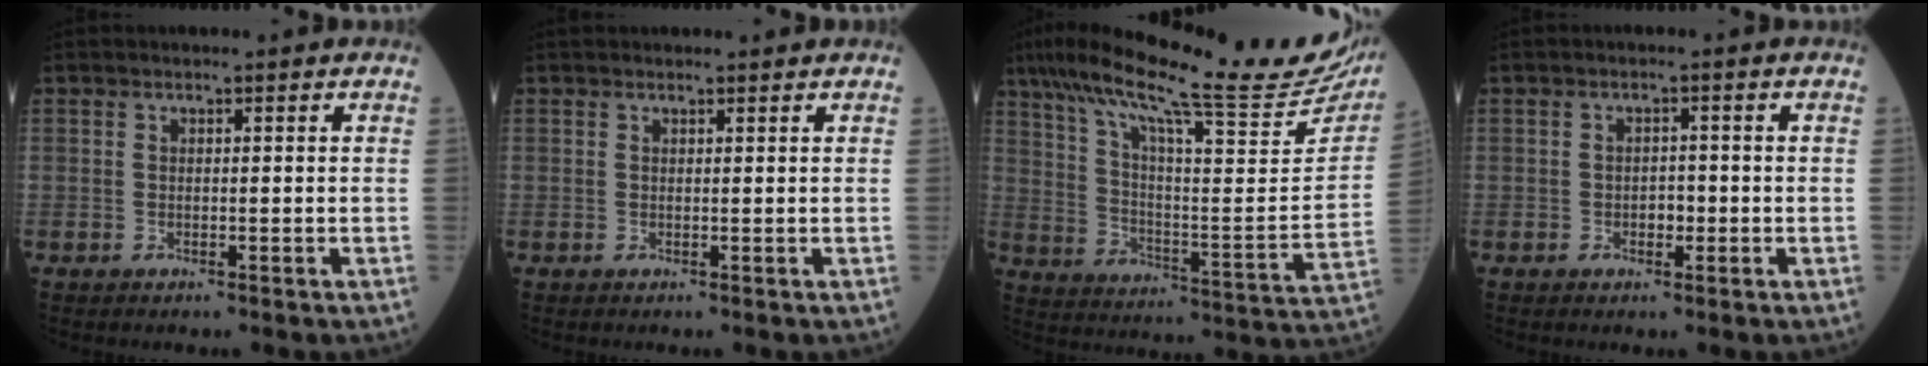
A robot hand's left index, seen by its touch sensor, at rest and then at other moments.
{"total": 3.1, "force": [3.0, 0.2, 0.8], "torque": [-0.008, 0.024, 0.039]}
{"total": 28.8, "force": [23.8, 2.4, 16.0], "torque": [-0.272, -0.038, 0.329]}
{"total": 1.7, "force": [-0.6, 1.0, 1.2], "torque": [-0.018, 0.003, -0.008]}